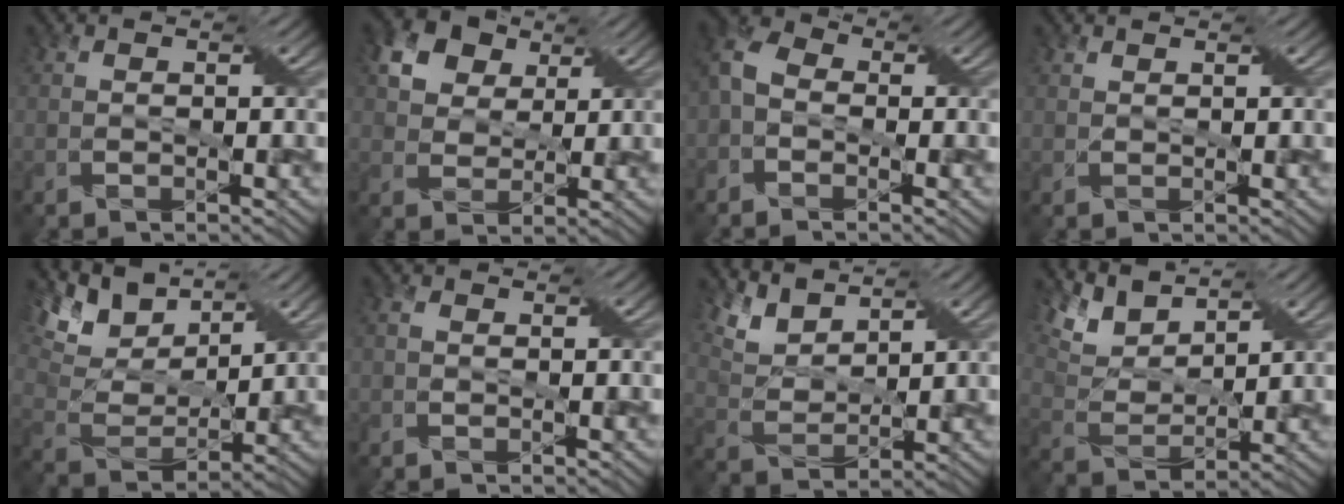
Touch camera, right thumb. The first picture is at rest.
{"total": 8.7, "force": [4.5, 6.3, 4.0], "torque": [-0.126, 0.019, 0.078]}
{"total": 5.0, "force": [-1.5, 3.7, 2.9], "torque": [-0.075, 0.004, -0.043]}
{"total": 0.7, "force": [0.6, 0.1, 0.1], "torque": [-0.006, 0.001, 0.014]}
{"total": 11.3, "force": [7.9, 5.1, 6.3], "torque": [-0.169, 0.014, 0.133]}
{"total": 1.3, "force": [-0.2, 1.1, 0.8], "torque": [-0.017, 0.005, -0.005]}
{"total": 5.9, "force": [4.7, 2.2, 2.9], "torque": [-0.080, 0.004, 0.095]}
{"total": 7.8, "force": [6.0, 2.9, 4.1], "torque": [-0.105, 0.010, 0.115]}